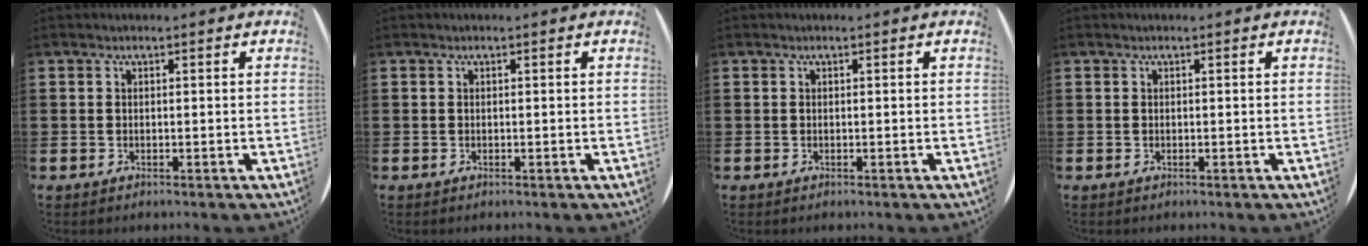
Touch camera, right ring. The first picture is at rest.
{"total": 0.0}
{"total": 0.0}
{"total": 0.0}